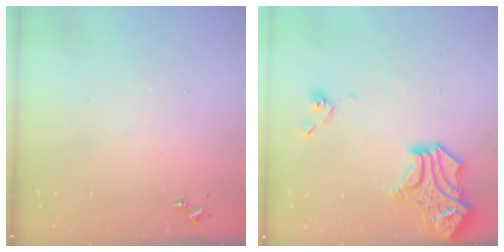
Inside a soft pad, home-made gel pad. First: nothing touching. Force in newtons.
{"total": 17.1, "press": 17.0, "slide": 1.5}